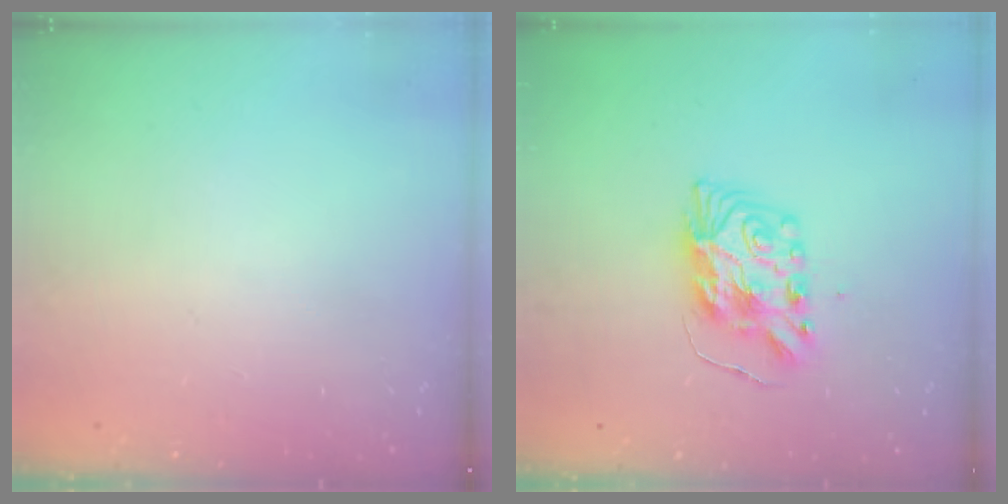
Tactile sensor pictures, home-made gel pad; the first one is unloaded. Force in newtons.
{"total": 9.5, "press": 9.5, "slide": 0.4}